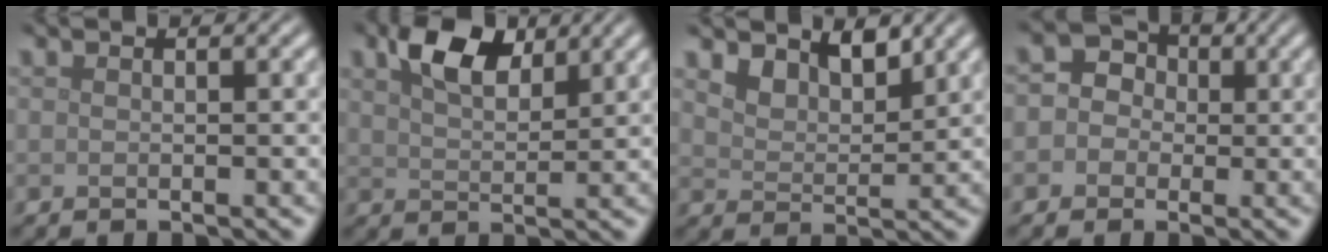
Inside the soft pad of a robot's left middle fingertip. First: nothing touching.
{"total": 5.2, "force": [3.2, 2.5, 3.2], "torque": [-0.058, 0.008, 0.055]}
{"total": 3.2, "force": [2.5, 1.4, 1.4], "torque": [-0.035, -0.009, 0.042]}
{"total": 3.1, "force": [-0.1, 2.9, 1.0], "torque": [0.002, 0.014, -0.014]}